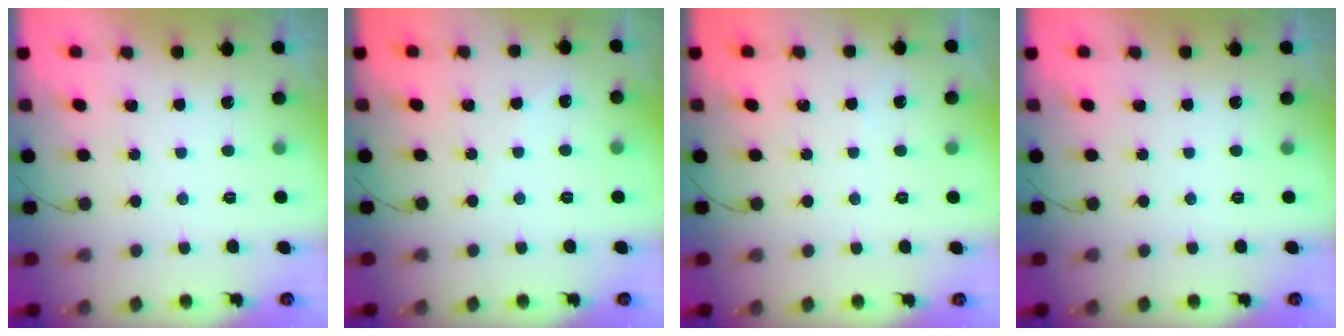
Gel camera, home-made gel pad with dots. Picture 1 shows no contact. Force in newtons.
{"total": 3.6, "press": 3.6, "slide": 0.4}
{"total": 2.1, "press": 2.1, "slide": 0.3}
{"total": 0.0}